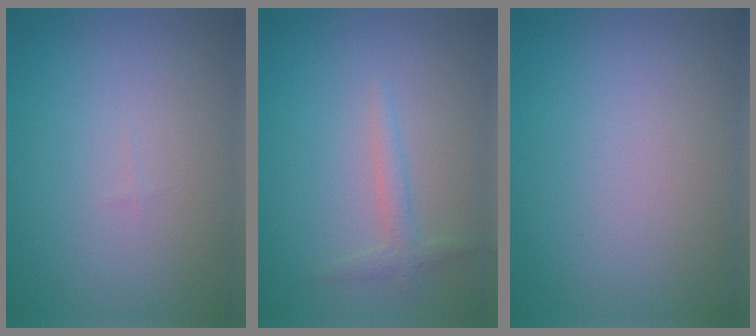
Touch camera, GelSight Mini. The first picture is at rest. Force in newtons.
{"total": 1.5, "press": 1.5, "slide": 0.1}
{"total": 0.0}